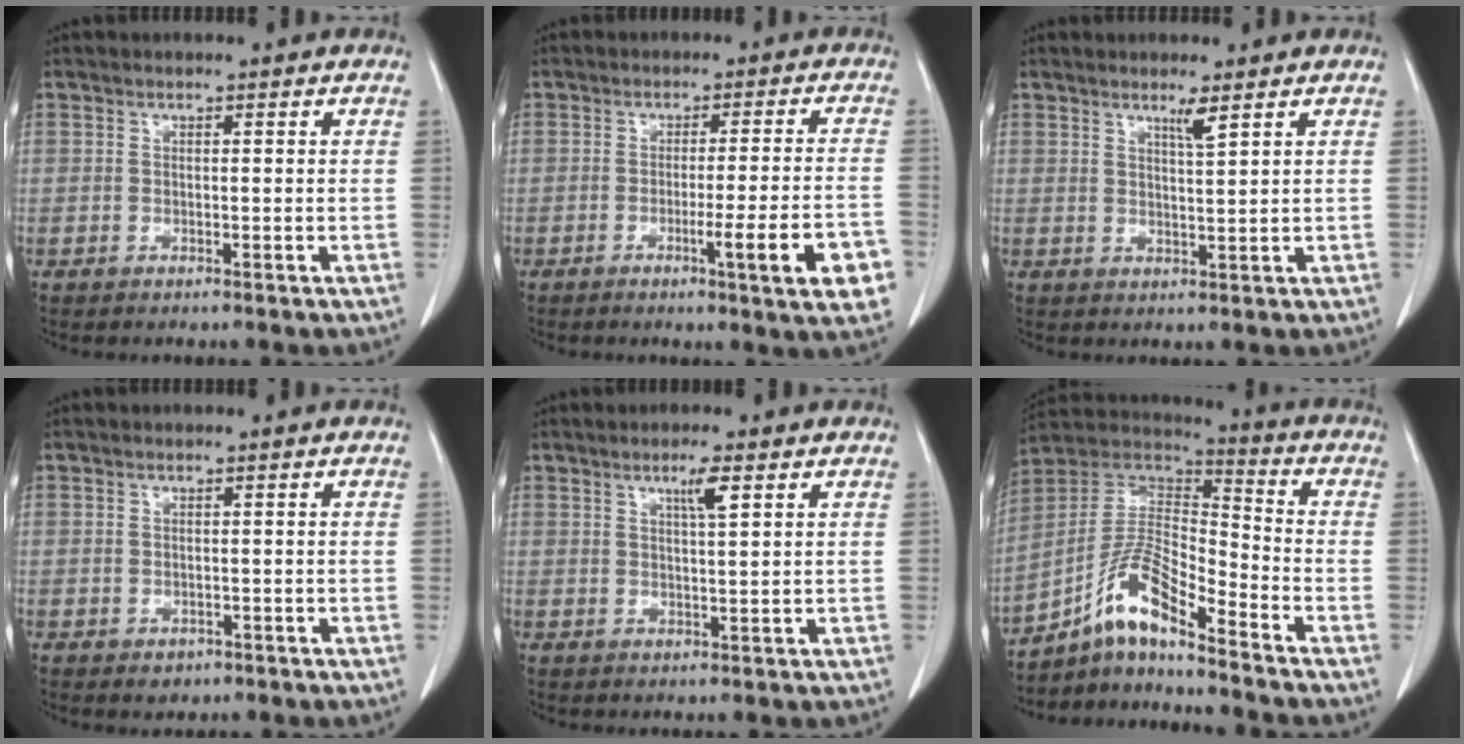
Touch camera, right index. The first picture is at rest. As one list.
[{"total": 10.5, "force": [-4.2, -0.4, 9.6], "torque": [-0.118, -0.013, -0.054]}, {"total": 2.4, "force": [1.6, -0.3, 1.8], "torque": [-0.033, -0.007, 0.030]}, {"total": 1.7, "force": [-0.8, 1.4, 0.5], "torque": [-0.004, 0.002, -0.005]}, {"total": 3.2, "force": [1.6, 0.0, 2.8], "torque": [-0.050, -0.002, 0.027]}, {"total": 11.5, "force": [-8.1, 1.5, 8.0], "torque": [-0.168, 0.020, -0.150]}]